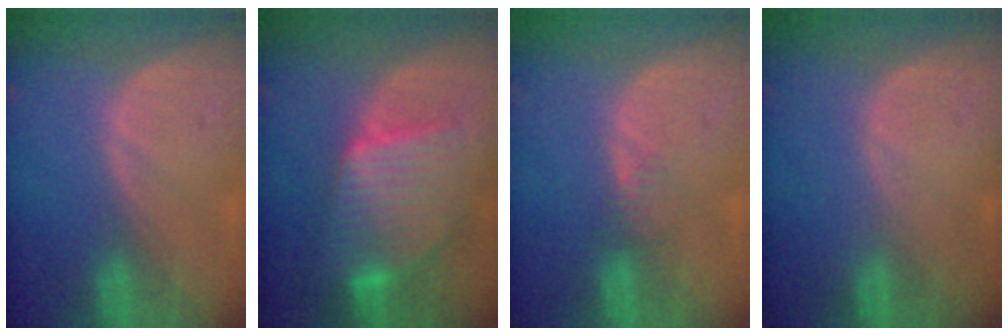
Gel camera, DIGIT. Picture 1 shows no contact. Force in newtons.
{"total": 10.0, "press": 10.0, "slide": 0.7}
{"total": 1.6, "press": 1.6, "slide": 0.2}
{"total": 0.0}